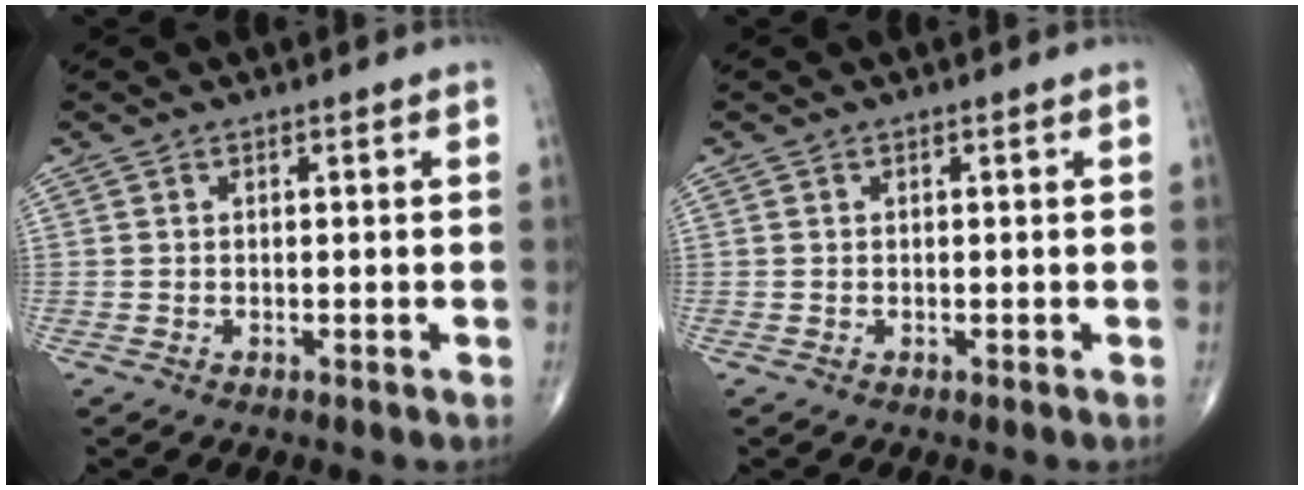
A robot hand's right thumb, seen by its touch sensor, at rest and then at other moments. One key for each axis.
{"total": 0.0}